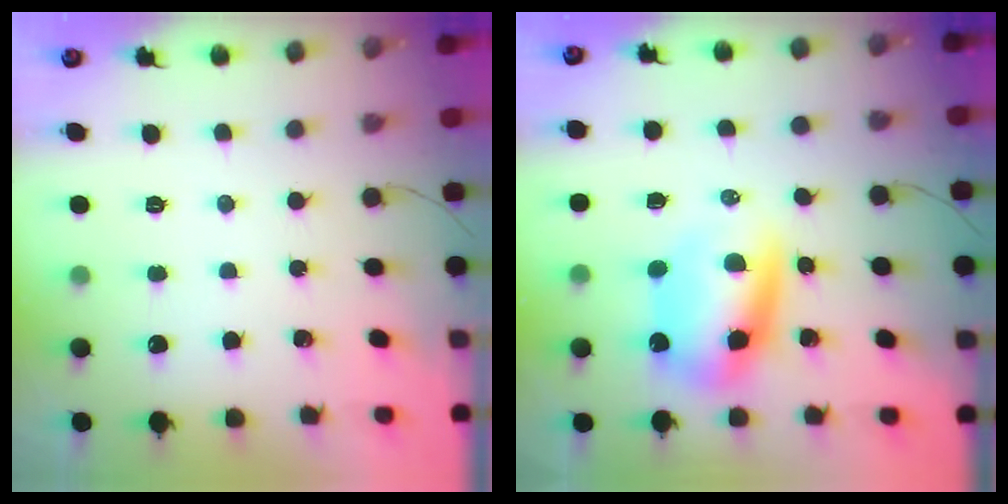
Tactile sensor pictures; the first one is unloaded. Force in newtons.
{"total": 10.4, "press": 10.0, "slide": 2.9}